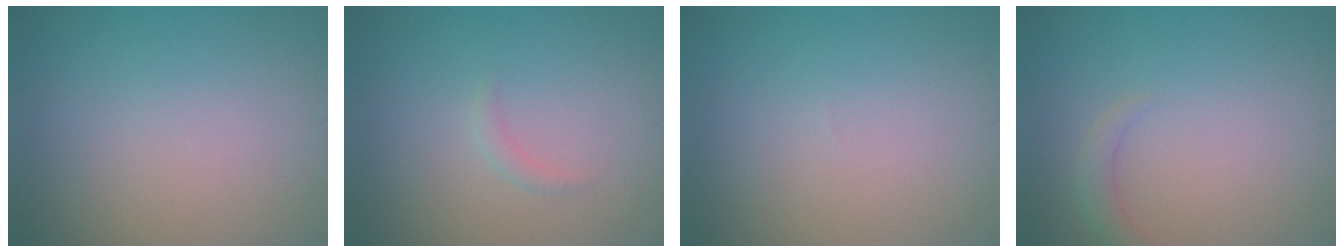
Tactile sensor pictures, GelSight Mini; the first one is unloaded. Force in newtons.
{"total": 0.8, "press": 0.8, "slide": 0.1}
{"total": 0.0}
{"total": 1.4, "press": 1.4, "slide": 0.2}